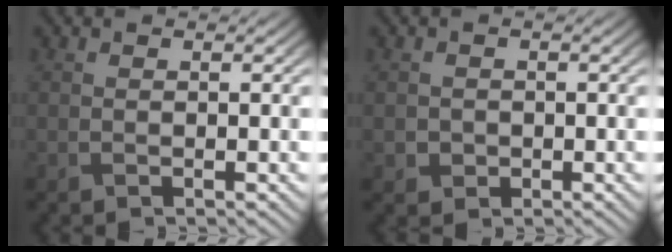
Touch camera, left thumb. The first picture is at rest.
{"total": 1.4, "force": [-0.3, 1.3, 0.3], "torque": [-0.004, -0.004, -0.009]}